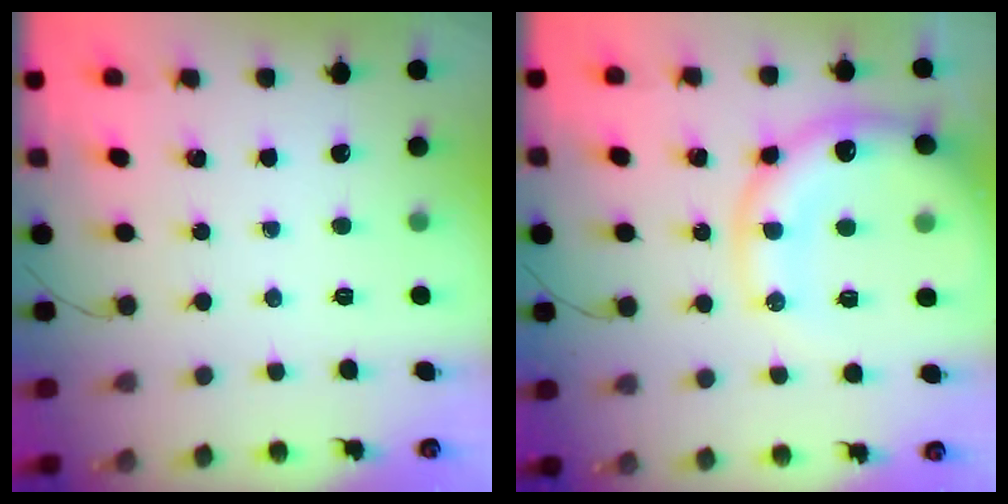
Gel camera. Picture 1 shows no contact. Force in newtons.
{"total": 18.3, "press": 17.8, "slide": 4.0}